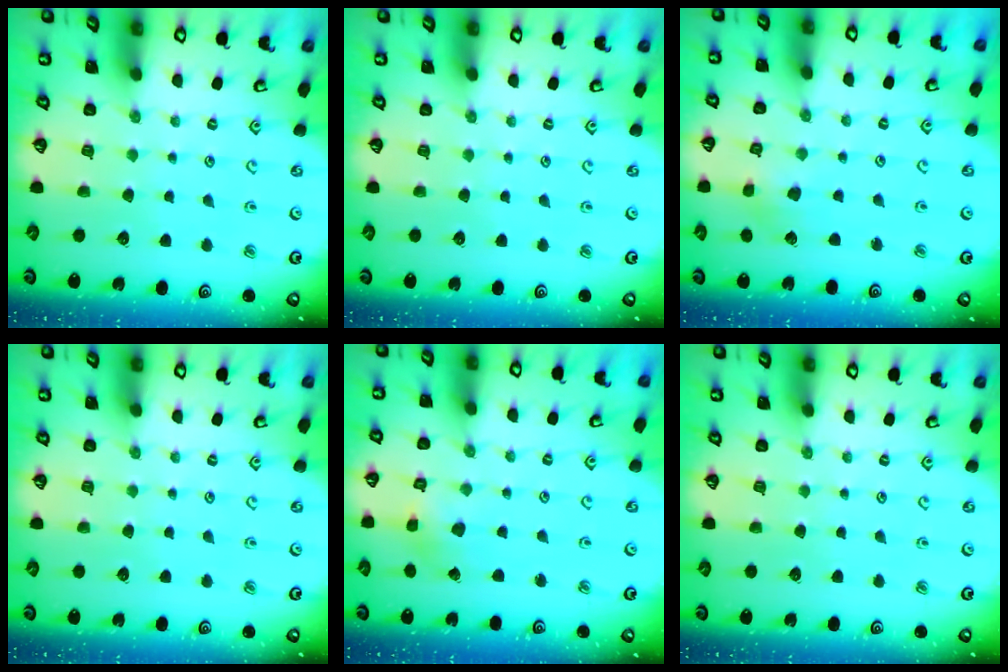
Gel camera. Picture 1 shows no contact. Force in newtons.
{"total": 0.0}
{"total": 2.9, "press": 2.9, "slide": 0.6}
{"total": 0.0}
{"total": 2.3, "press": 2.3, "slide": 0.3}
{"total": 0.0}